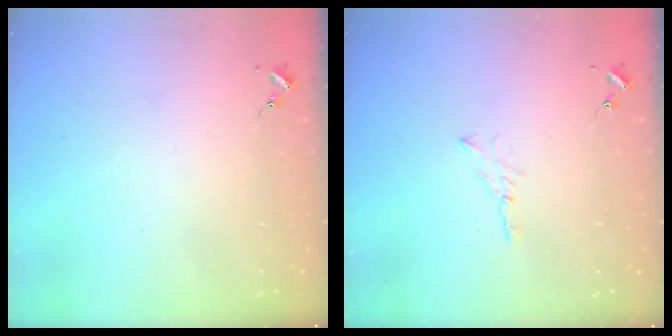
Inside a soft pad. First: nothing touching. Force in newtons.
{"total": 3.5, "press": 3.5, "slide": 0.4}